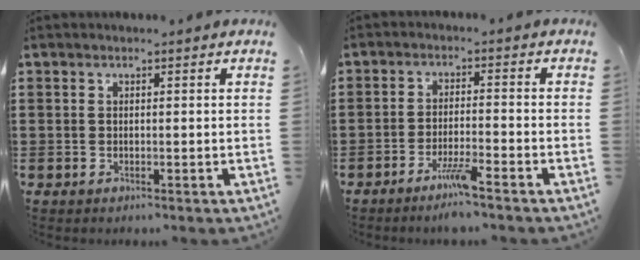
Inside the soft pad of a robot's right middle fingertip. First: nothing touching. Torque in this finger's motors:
{"motor_torque": [1.07, -0.94, 0.10, 0.10]}